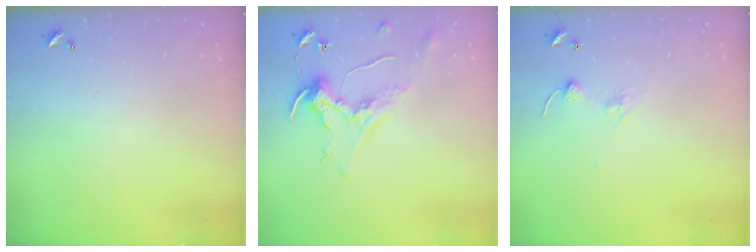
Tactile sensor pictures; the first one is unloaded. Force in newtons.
{"total": 0.8, "press": 0.0, "slide": 0.8}
{"total": 1.7, "press": 1.5, "slide": 0.7}